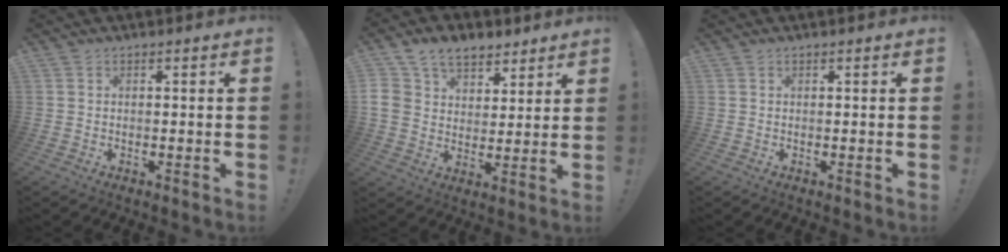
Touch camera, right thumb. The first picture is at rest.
{"total": 11.8, "force": [6.6, 8.4, 4.9], "torque": [-0.083, -0.029, 0.132]}
{"total": 0.0}